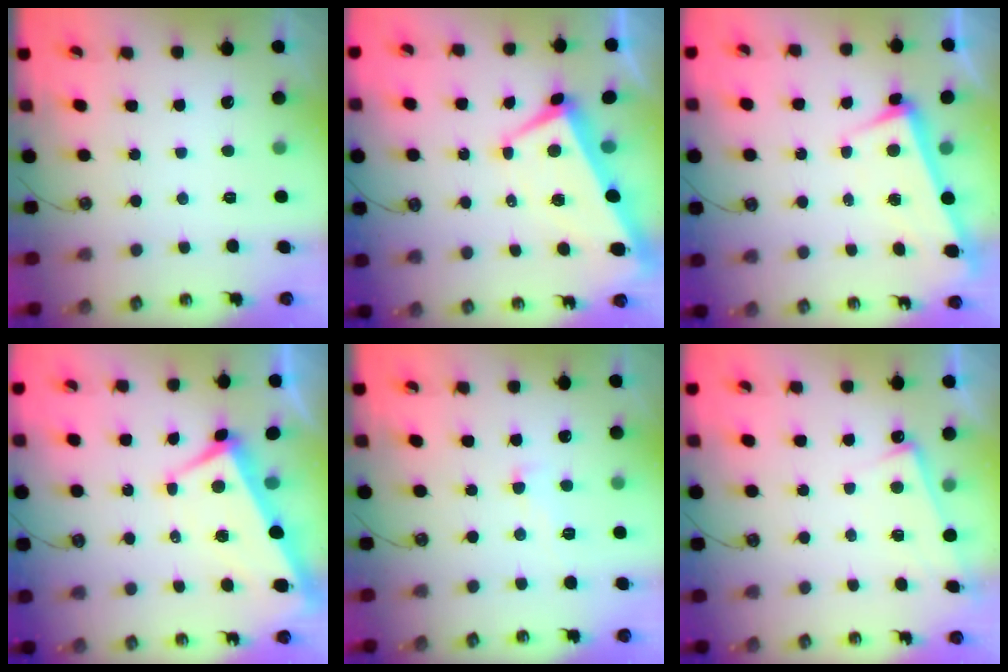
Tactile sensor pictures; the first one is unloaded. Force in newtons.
{"total": 2.2, "press": 1.9, "slide": 1.1}
{"total": 3.4, "press": 3.2, "slide": 1.0}
{"total": 1.4, "press": 0.9, "slide": 1.0}
{"total": 1.7, "press": 1.7, "slide": 0.2}
{"total": 5.5, "press": 5.5, "slide": 0.3}